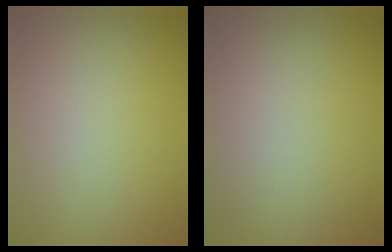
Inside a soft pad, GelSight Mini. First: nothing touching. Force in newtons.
{"total": 0.0}